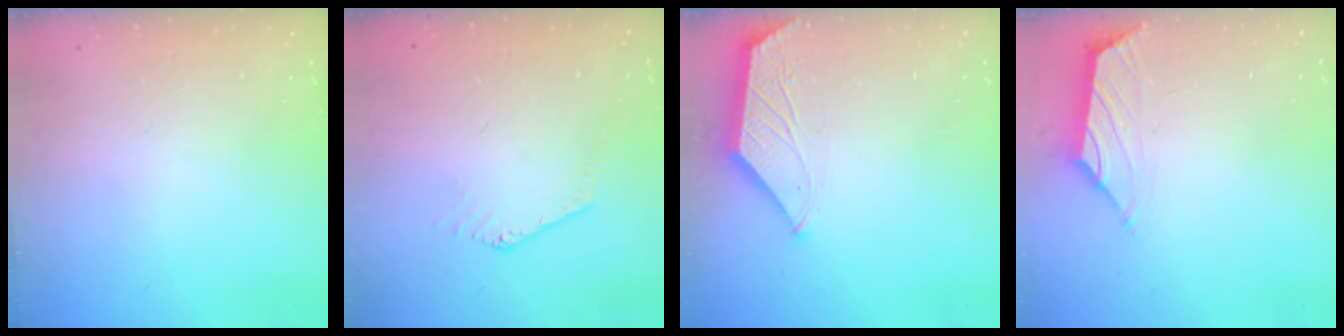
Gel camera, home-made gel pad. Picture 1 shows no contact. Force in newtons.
{"total": 0.7, "press": 0.6, "slide": 0.2}
{"total": 1.7, "press": 1.6, "slide": 0.3}
{"total": 0.0}